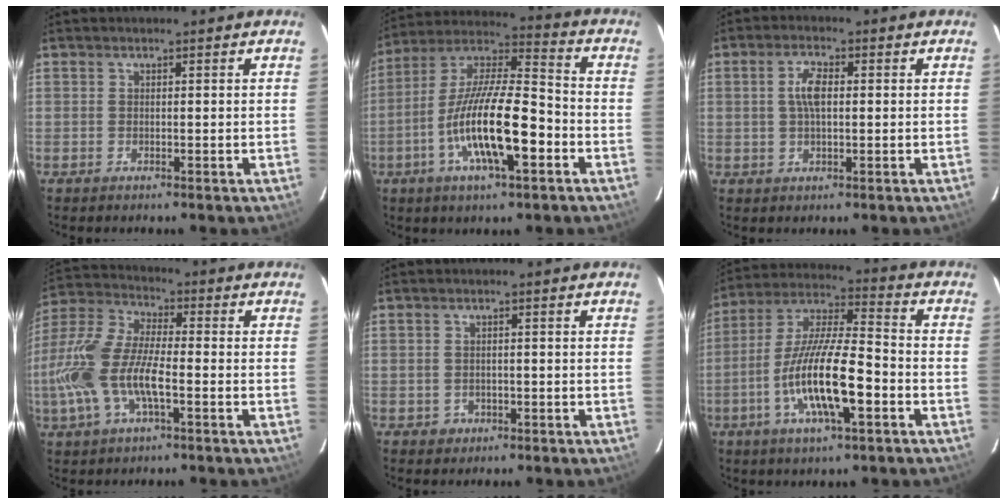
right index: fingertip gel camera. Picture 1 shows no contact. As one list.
[{"total": 17.7, "force": [-6.1, 4.6, 16.0], "torque": [-0.299, -0.007, -0.116]}, {"total": 4.3, "force": [0.5, 1.9, 3.8], "torque": [-0.075, 0.008, 0.010]}, {"total": 16.3, "force": [-4.3, 6.4, 14.4], "torque": [-0.308, -0.002, -0.088]}, {"total": 2.2, "force": [-0.8, 2.0, 0.3], "torque": [-0.007, 0.003, -0.005]}, {"total": 16.1, "force": [-5.5, 3.7, 14.7], "torque": [-0.289, -0.008, -0.104]}]